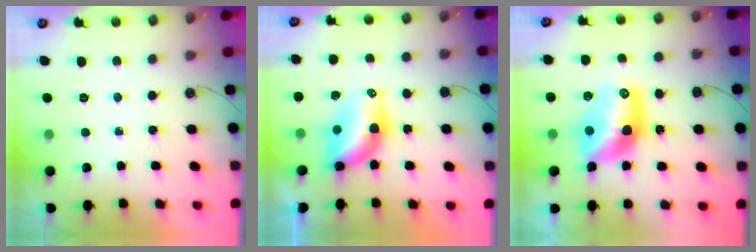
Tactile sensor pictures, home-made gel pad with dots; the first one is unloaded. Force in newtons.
{"total": 8.9, "press": 8.1, "slide": 3.8}
{"total": 11.5, "press": 11.5, "slide": 0.8}